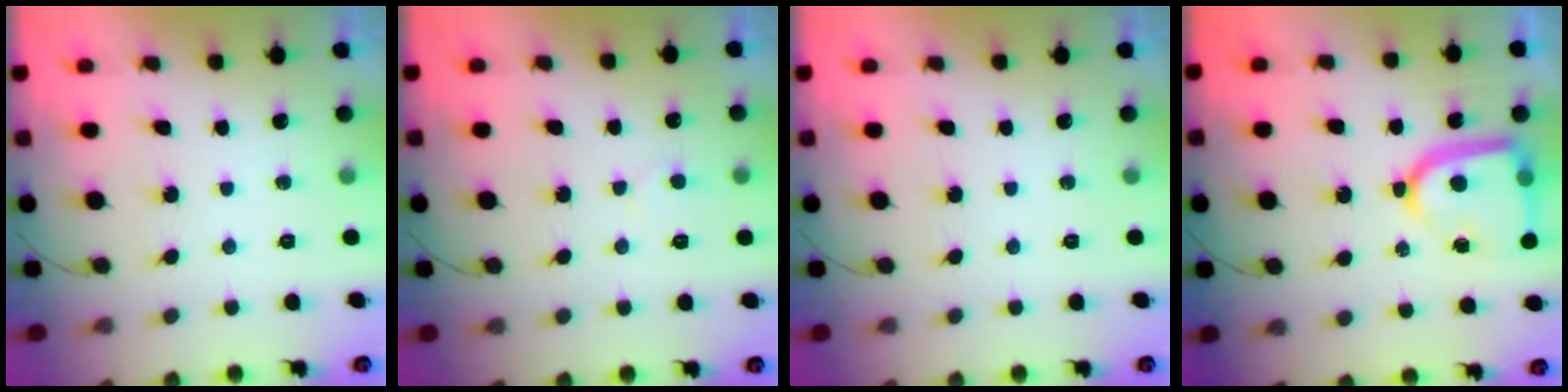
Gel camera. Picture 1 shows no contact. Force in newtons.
{"total": 4.2, "press": 4.2, "slide": 0.4}
{"total": 0.0}
{"total": 16.3, "press": 16.2, "slide": 1.6}